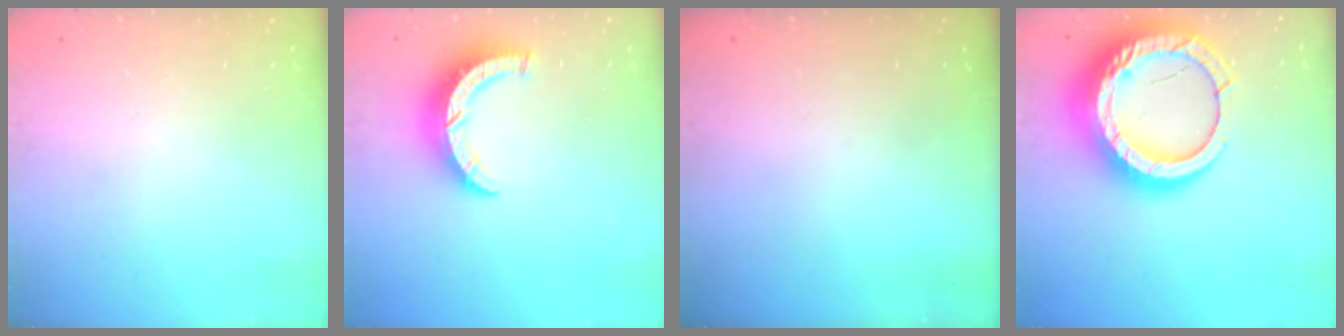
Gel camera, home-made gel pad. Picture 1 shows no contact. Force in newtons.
{"total": 8.0, "press": 8.0, "slide": 0.4}
{"total": 0.0}
{"total": 22.8, "press": 22.7, "slide": 2.3}